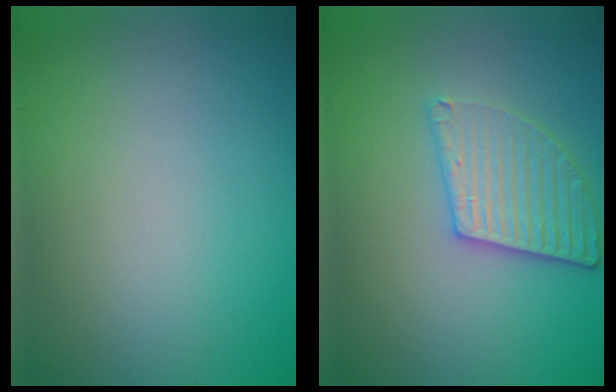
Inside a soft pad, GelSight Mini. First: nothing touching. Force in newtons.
{"total": 3.4, "press": 3.3, "slide": 1.0}